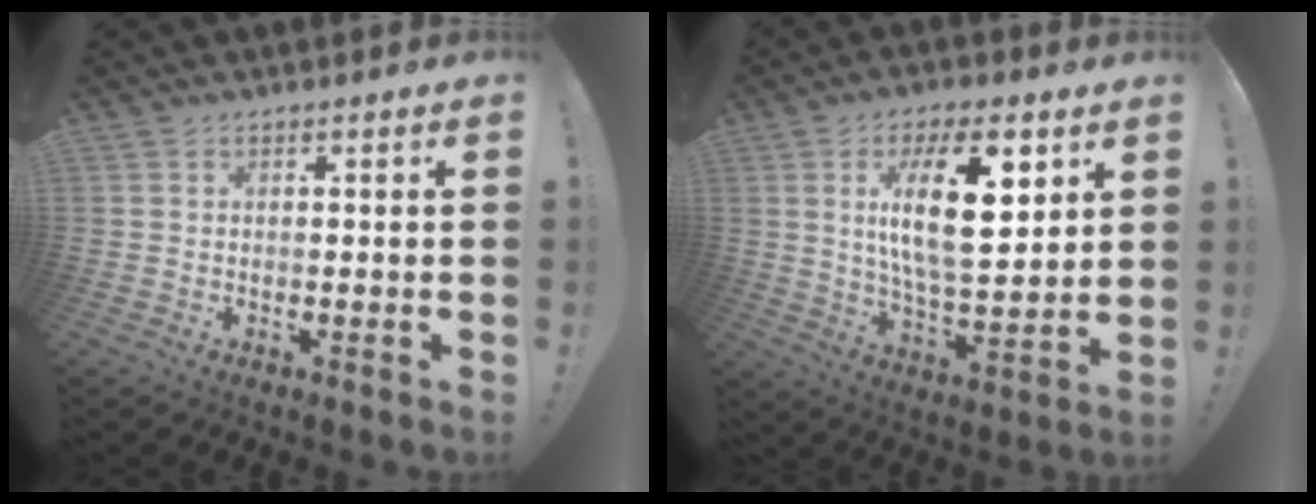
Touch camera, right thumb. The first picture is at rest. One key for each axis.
{"total": 18.6, "fx": 6.3, "fy": 6.6, "fz": 16.3, "tx": -0.293, "ty": -0.017, "tz": 0.088}